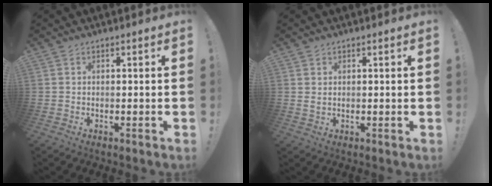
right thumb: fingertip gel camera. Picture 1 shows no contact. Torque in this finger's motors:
{"motor_torque": [-0.27, -0.04, -0.23, 0.17, 0.01]}